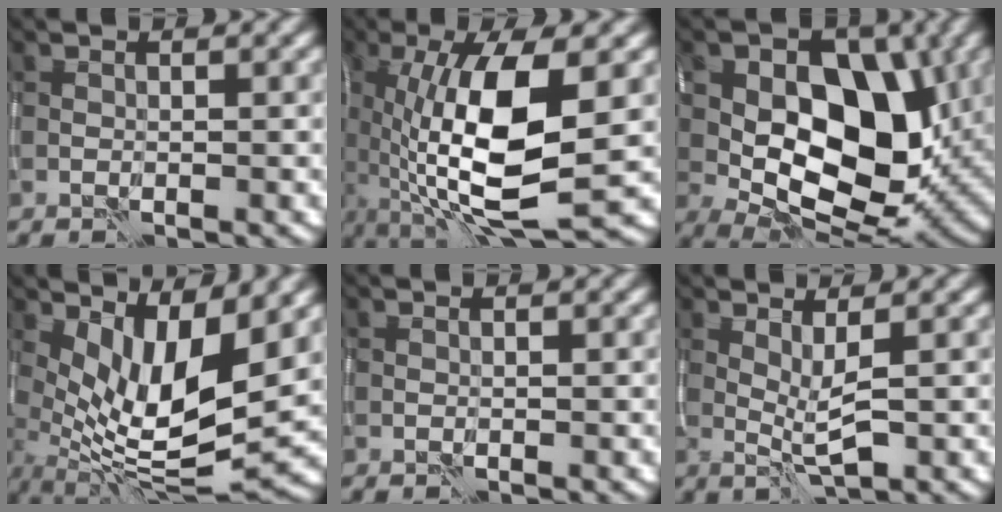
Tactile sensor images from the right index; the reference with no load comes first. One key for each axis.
{"total": 10.8, "fx": -0.2, "fy": 3.2, "fz": 10.3, "tx": -0.192, "ty": -0.012, "tz": 0.001}
{"total": 14.1, "fx": 1.4, "fy": 9.2, "fz": 10.7, "tx": -0.152, "ty": -0.001, "tz": 0.021}
{"total": 9.1, "fx": 1.6, "fy": 3.0, "fz": 8.4, "tx": -0.158, "ty": -0.013, "tz": 0.031}
{"total": 0.0}
{"total": 2.1, "fx": 0.7, "fy": 0.2, "fz": 2.0, "tx": -0.041, "ty": -0.006, "tz": 0.016}